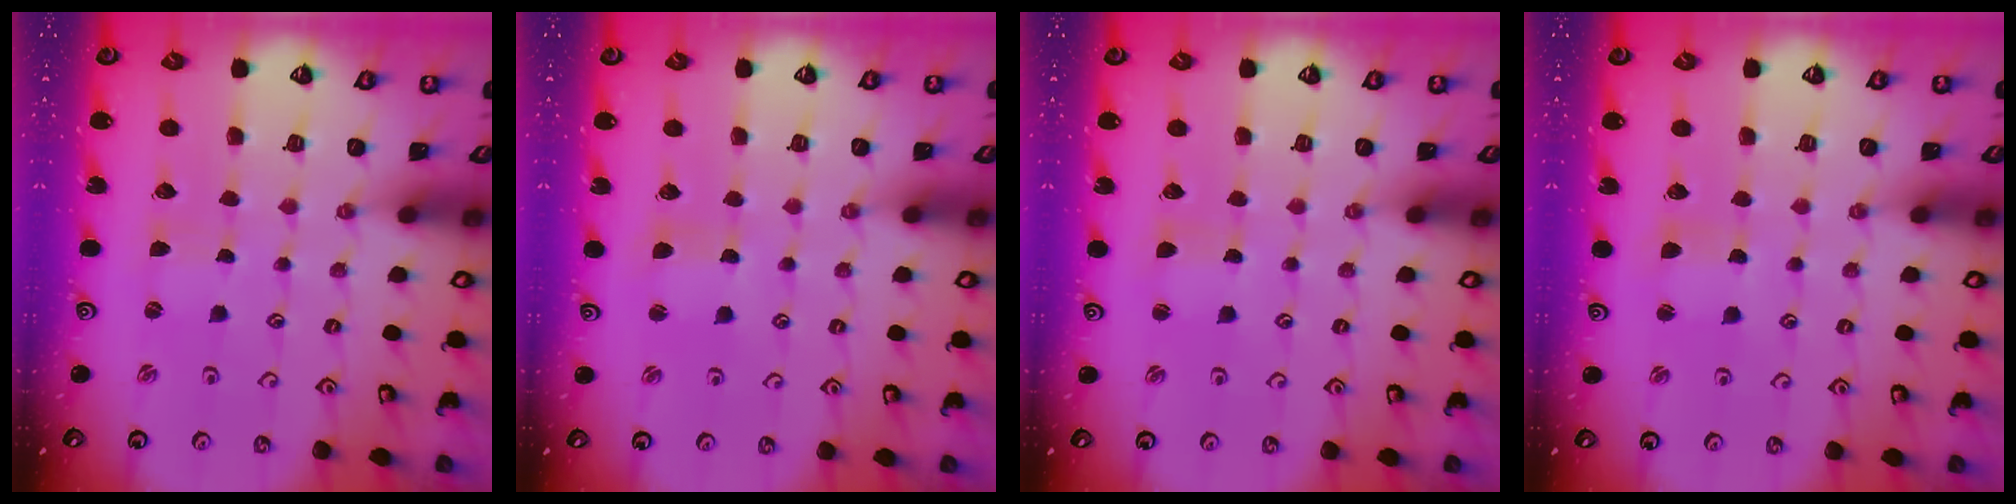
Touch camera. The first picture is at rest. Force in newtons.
{"total": 2.4, "press": 2.4, "slide": 0.3}
{"total": 1.5, "press": 1.5, "slide": 0.1}
{"total": 2.4, "press": 2.3, "slide": 0.4}